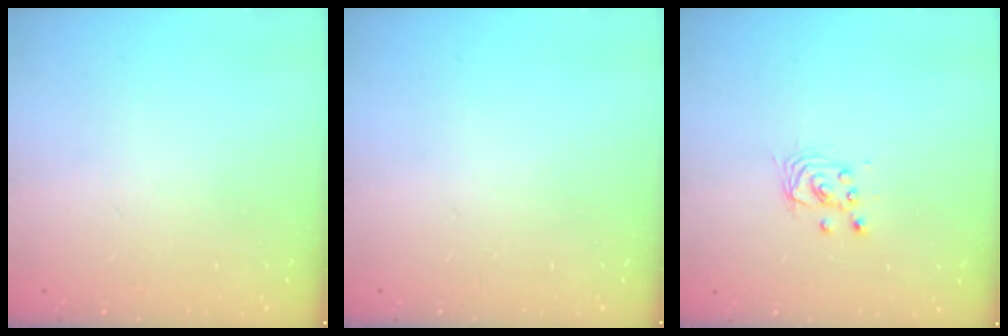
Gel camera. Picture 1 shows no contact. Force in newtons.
{"total": 0.0}
{"total": 2.9, "press": 2.9, "slide": 0.2}